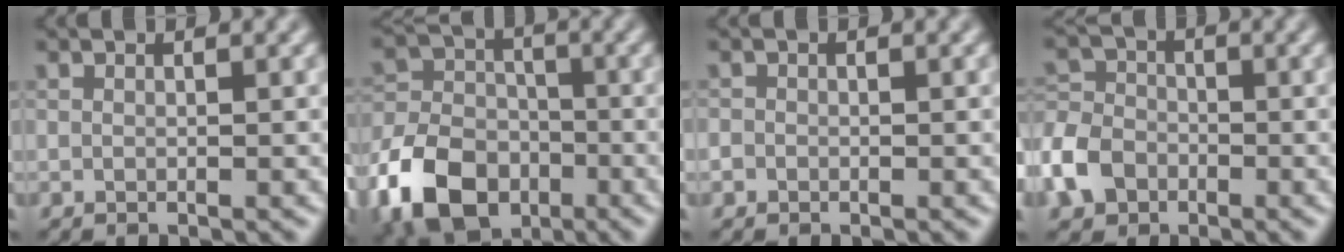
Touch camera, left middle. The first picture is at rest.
{"total": 10.2, "force": [-5.2, 7.0, 5.4], "torque": [-0.108, -0.018, -0.107]}
{"total": 0.7, "force": [-0.3, 0.6, 0.0], "torque": [0.003, -0.003, -0.005]}
{"total": 5.4, "force": [-2.8, 4.1, 2.3], "torque": [-0.060, -0.006, -0.069]}